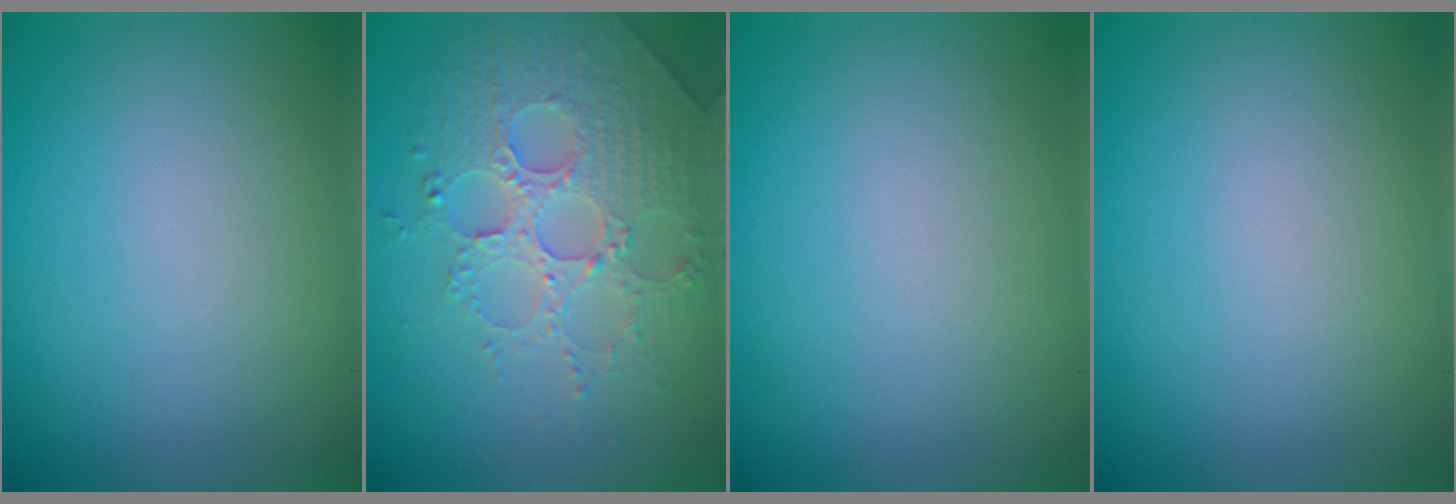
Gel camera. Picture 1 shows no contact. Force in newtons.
{"total": 4.2, "press": 4.0, "slide": 1.3}
{"total": 0.0}
{"total": 0.0}